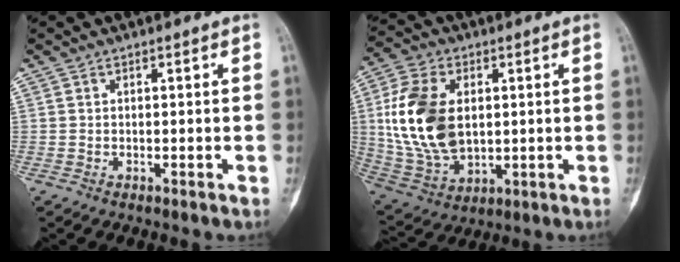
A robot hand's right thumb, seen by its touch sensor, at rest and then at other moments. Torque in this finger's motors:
{"motor_torque": [-0.65, 1.44, 0.85, 0.72, 0.20]}